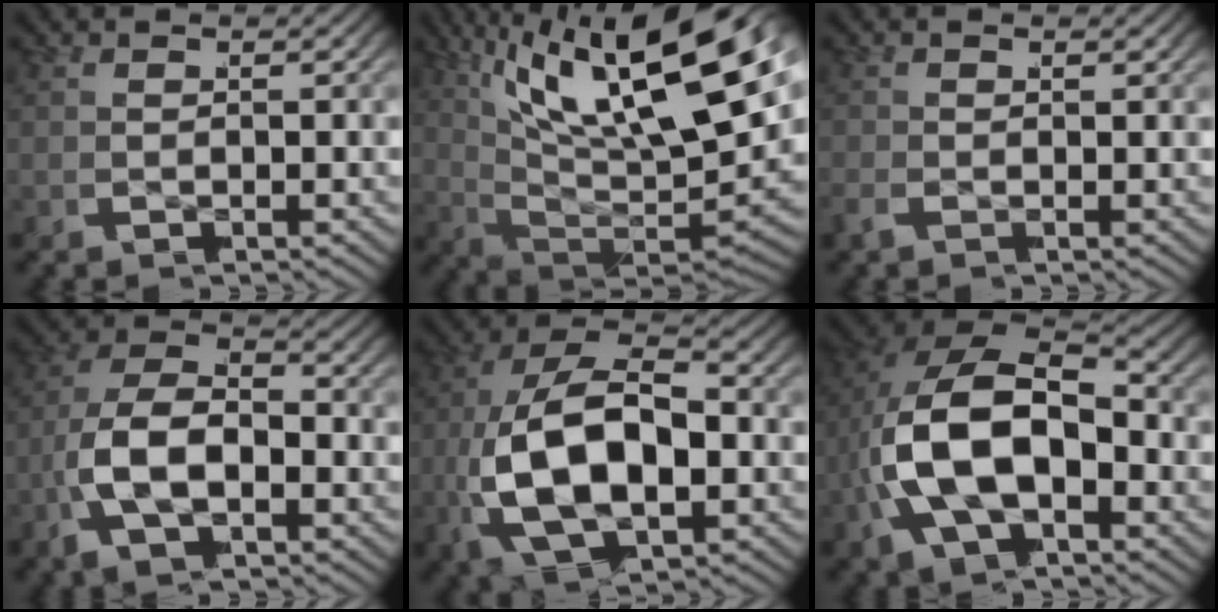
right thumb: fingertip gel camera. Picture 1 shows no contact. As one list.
[{"total": 18.0, "force": [3.6, 9.6, 14.9], "torque": [-0.254, -0.027, 0.065]}, {"total": 0.0}, {"total": 9.4, "force": [-0.7, 6.0, 7.3], "torque": [-0.164, -0.018, -0.009]}, {"total": 15.0, "force": [-0.7, 9.5, 11.6], "torque": [-0.267, -0.036, 0.005]}, {"total": 13.9, "force": [-0.3, 9.1, 10.6], "torque": [-0.252, -0.022, 0.007]}]